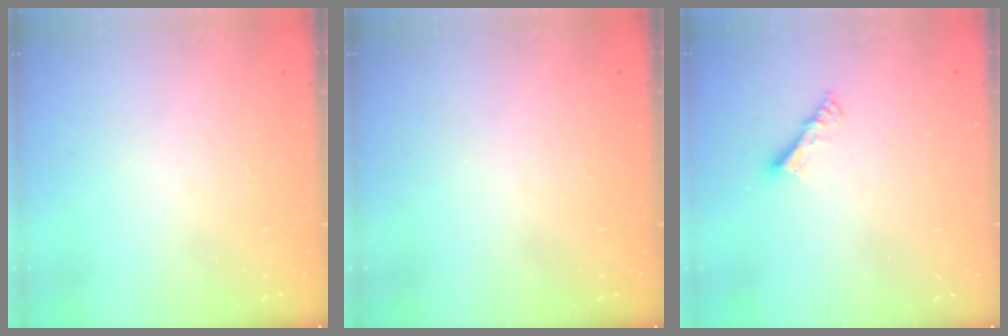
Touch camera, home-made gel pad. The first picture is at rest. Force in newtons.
{"total": 0.0}
{"total": 4.9, "press": 4.8, "slide": 0.4}